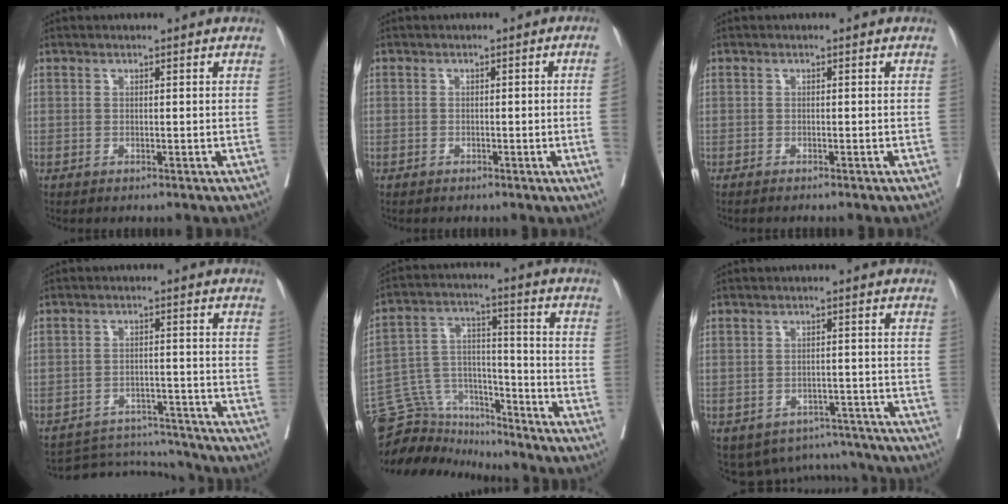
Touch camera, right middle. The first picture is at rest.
{"total": 2.6, "force": [-0.6, -0.6, 2.4], "torque": [-0.031, 0.001, -0.009]}
{"total": 1.7, "force": [-1.5, 0.0, 0.8], "torque": [-0.012, -0.001, -0.018]}
{"total": 8.3, "force": [-8.1, 0.8, -1.3], "torque": [0.019, 0.017, -0.121]}
{"total": 11.7, "force": [-11.1, 3.6, 1.4], "torque": [-0.027, 0.056, -0.195]}
{"total": 8.5, "force": [-7.7, 3.7, 0.1], "torque": [0.011, 0.029, -0.094]}